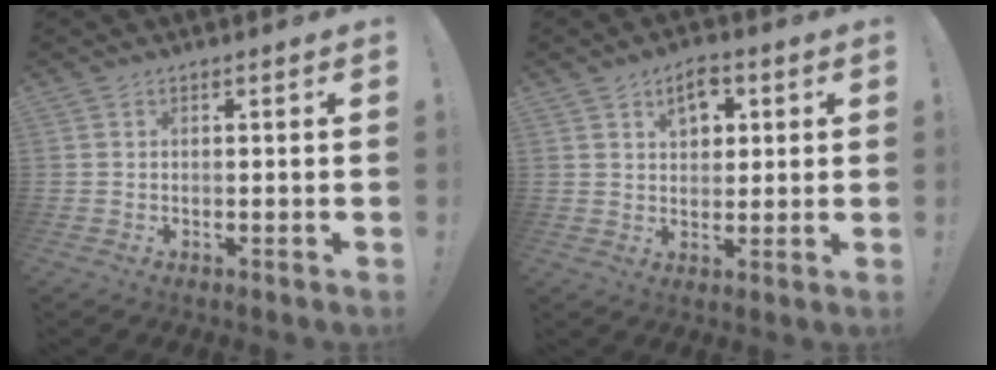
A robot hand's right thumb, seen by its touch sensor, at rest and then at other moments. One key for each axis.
{"total": 7.0, "fx": 3.2, "fy": 4.8, "fz": 4.1, "tx": -0.058, "ty": -0.003, "tz": 0.055}